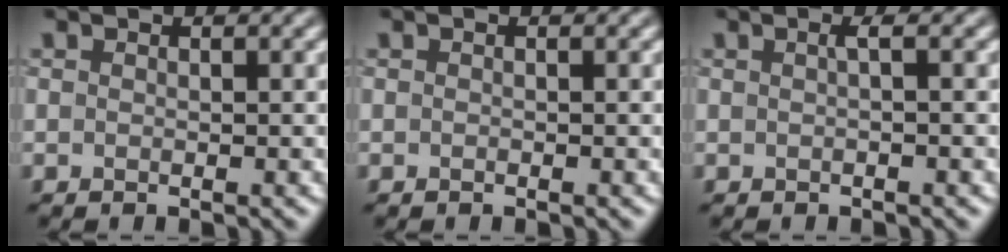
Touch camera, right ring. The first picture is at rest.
{"total": 0.0}
{"total": 0.7, "force": [-0.1, -0.1, 0.7], "torque": [-0.015, 0.000, 0.000]}